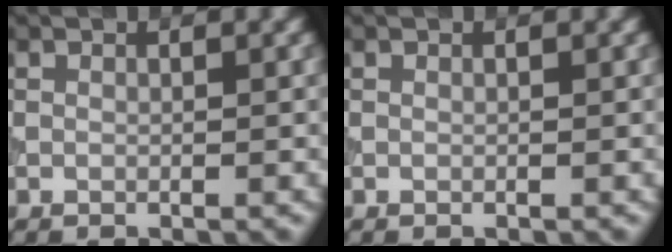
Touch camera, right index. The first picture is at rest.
{"total": 0.0}